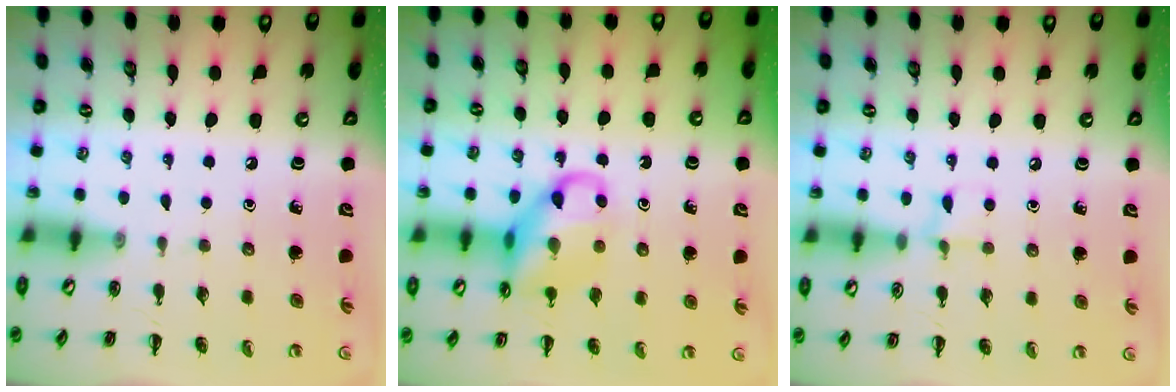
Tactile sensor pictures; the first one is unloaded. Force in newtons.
{"total": 13.8, "press": 13.7, "slide": 1.8}
{"total": 5.6, "press": 5.3, "slide": 1.8}